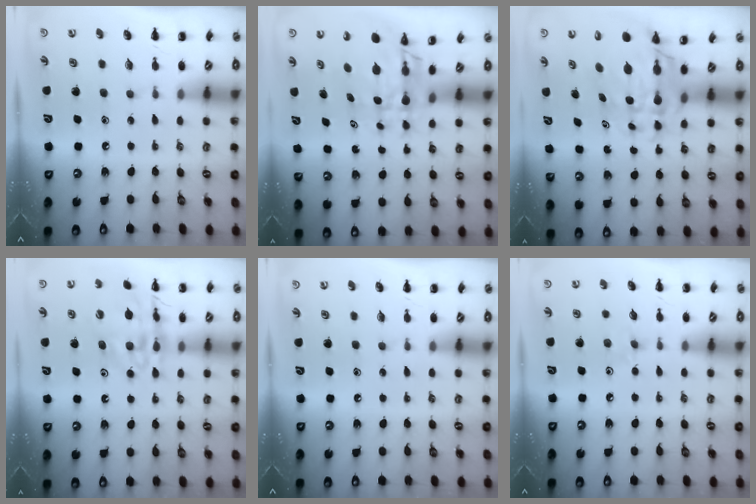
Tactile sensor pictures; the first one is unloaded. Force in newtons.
{"total": 6.5, "press": 5.9, "slide": 2.6}
{"total": 8.7, "press": 8.2, "slide": 3.0}
{"total": 15.8, "press": 15.7, "slide": 2.0}
{"total": 0.0}
{"total": 5.5, "press": 5.3, "slide": 1.6}